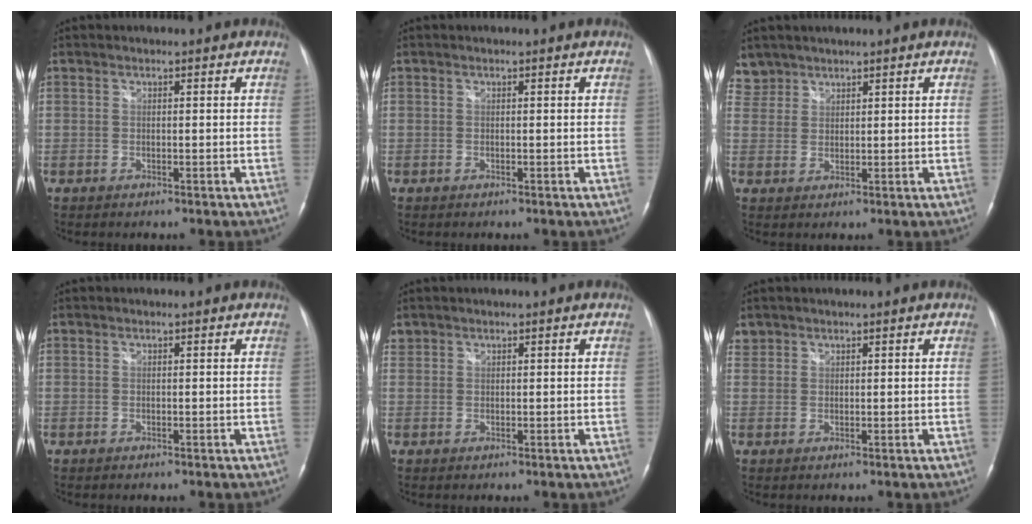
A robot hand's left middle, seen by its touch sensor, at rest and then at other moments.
{"total": 0.0}
{"total": 3.1, "force": [2.7, 1.5, -0.6], "torque": [0.019, 0.010, 0.054]}
{"total": 0.0}
{"total": 1.2, "force": [0.9, 0.8, 0.0], "torque": [0.006, 0.013, 0.016]}
{"total": 1.7, "force": [1.3, 1.1, -0.1], "torque": [0.008, 0.011, 0.023]}